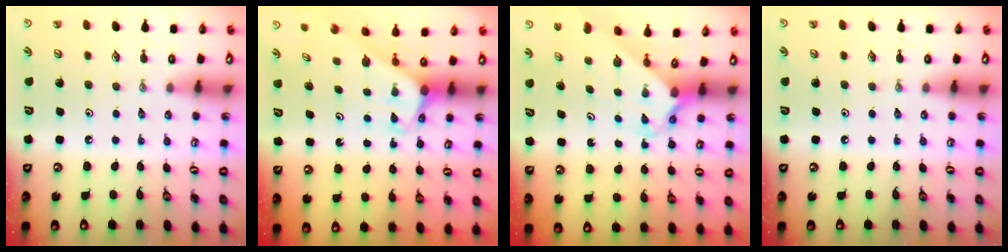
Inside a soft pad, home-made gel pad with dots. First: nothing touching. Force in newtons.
{"total": 2.2, "press": 2.2, "slide": 0.2}
{"total": 2.4, "press": 2.3, "slide": 0.3}
{"total": 0.0}